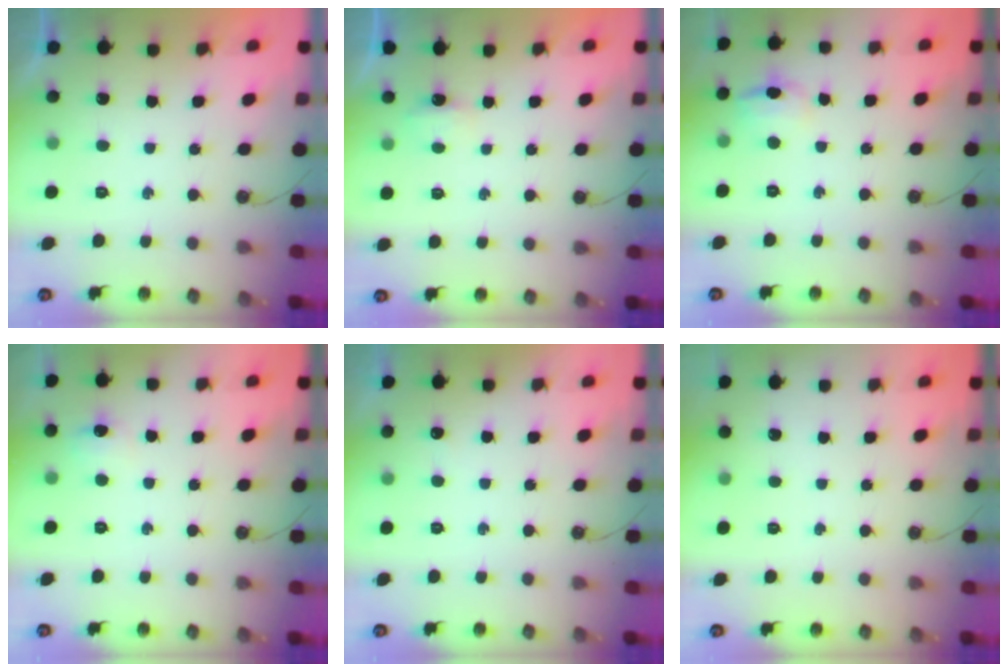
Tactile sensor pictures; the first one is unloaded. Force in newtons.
{"total": 3.0, "press": 2.9, "slide": 0.5}
{"total": 6.9, "press": 6.7, "slide": 1.2}
{"total": 5.8, "press": 5.8, "slide": 0.8}
{"total": 12.4, "press": 2.6, "slide": 12.1}
{"total": 0.0}